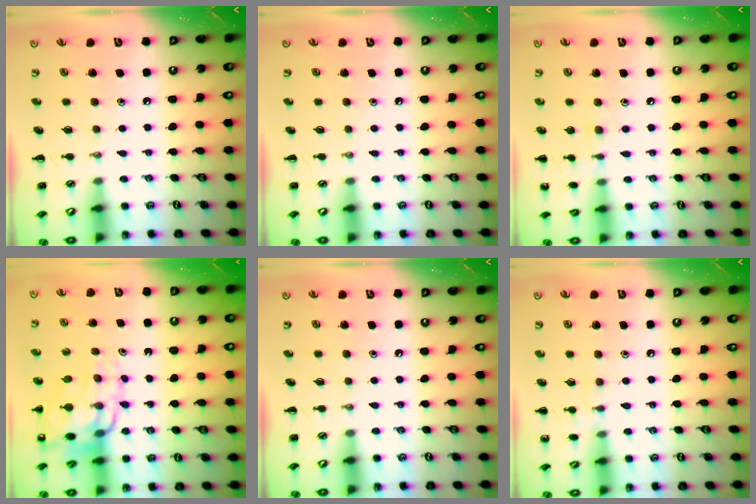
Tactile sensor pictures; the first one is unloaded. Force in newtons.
{"total": 0.0}
{"total": 6.7, "press": 6.5, "slide": 1.9}
{"total": 13.8, "press": 13.4, "slide": 3.4}
{"total": 0.0}
{"total": 5.6, "press": 5.3, "slide": 1.8}